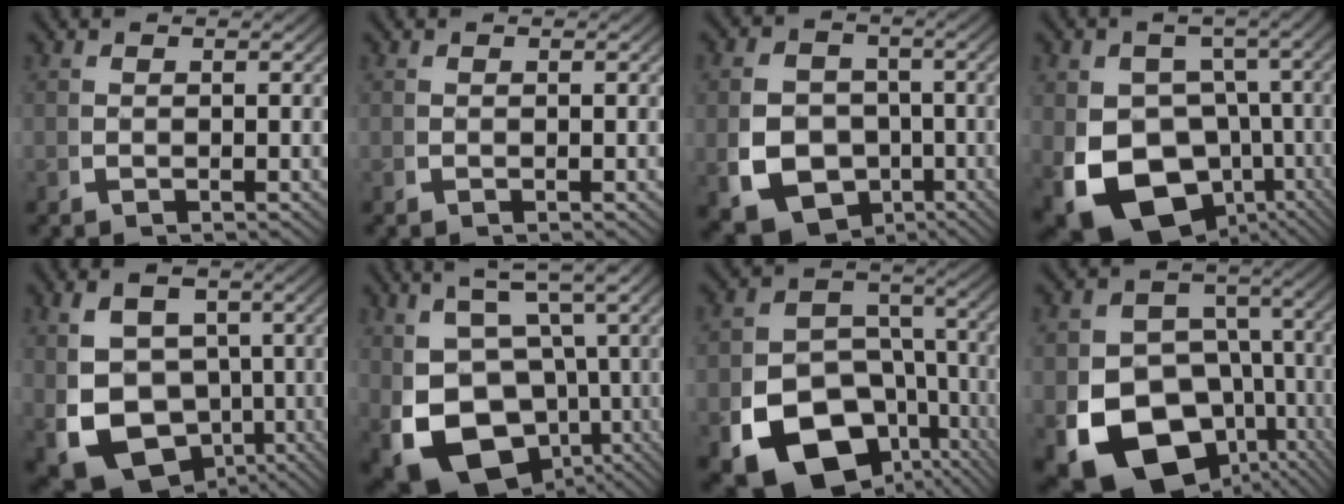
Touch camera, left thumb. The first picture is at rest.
{"total": 0.0}
{"total": 12.1, "force": [-4.3, 10.0, 5.2], "torque": [-0.126, -0.059, -0.057]}
{"total": 15.4, "force": [-5.5, 10.8, 9.5], "torque": [-0.195, -0.081, -0.052]}
{"total": 14.0, "force": [-3.9, 10.5, 8.4], "torque": [-0.196, -0.075, -0.034]}
{"total": 15.0, "force": [-2.5, 10.5, 10.5], "torque": [-0.208, -0.066, -0.005]}
{"total": 16.5, "force": [-6.4, 12.2, 9.2], "torque": [-0.177, -0.073, -0.085]}
{"total": 18.1, "force": [-6.1, 14.0, 9.8], "torque": [-0.204, -0.092, -0.074]}